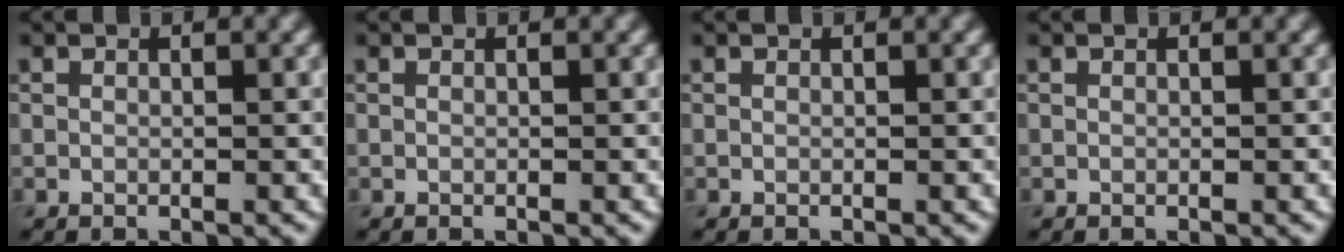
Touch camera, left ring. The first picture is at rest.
{"total": 0.0}
{"total": 0.0}
{"total": 0.0}